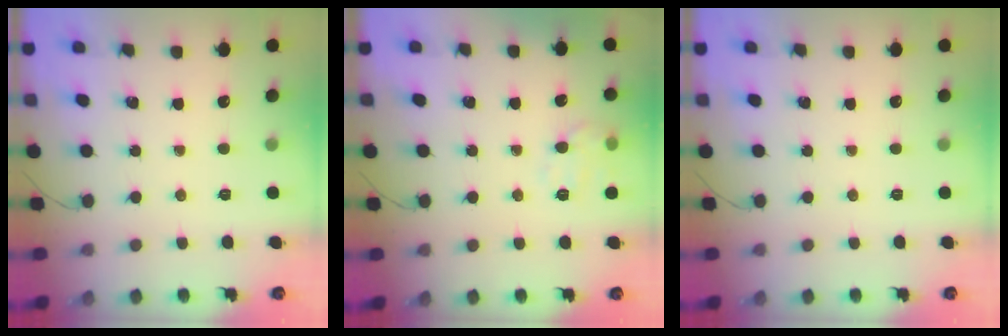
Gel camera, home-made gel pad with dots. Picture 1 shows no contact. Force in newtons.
{"total": 9.0, "press": 9.0, "slide": 0.3}
{"total": 0.0}